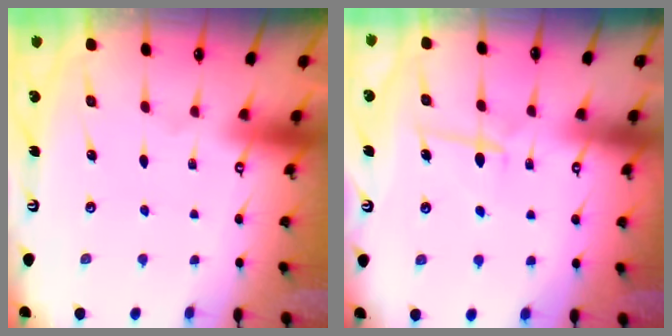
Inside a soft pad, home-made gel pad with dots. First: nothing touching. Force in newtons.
{"total": 5.9, "press": 5.8, "slide": 1.0}